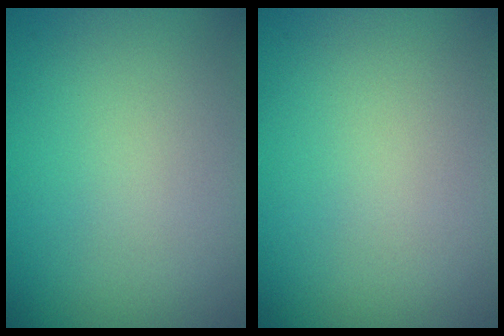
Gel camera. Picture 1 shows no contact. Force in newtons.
{"total": 0.0}